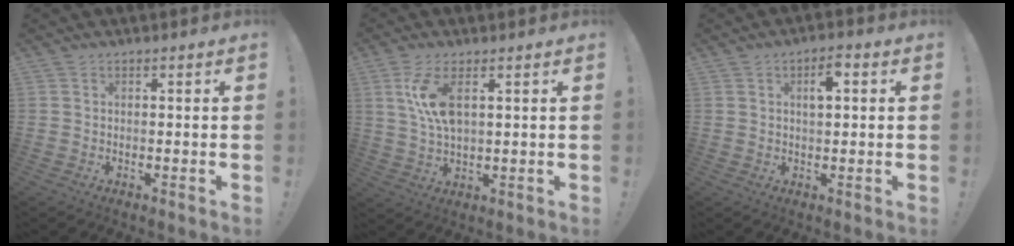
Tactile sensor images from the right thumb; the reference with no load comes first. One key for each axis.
{"total": 8.8, "fx": 2.8, "fy": 3.4, "fz": 7.6, "tx": -0.144, "ty": -0.011, "tz": 0.046}
{"total": 4.2, "fx": 1.2, "fy": 1.8, "fz": 3.6, "tx": -0.044, "ty": -0.004, "tz": 0.011}